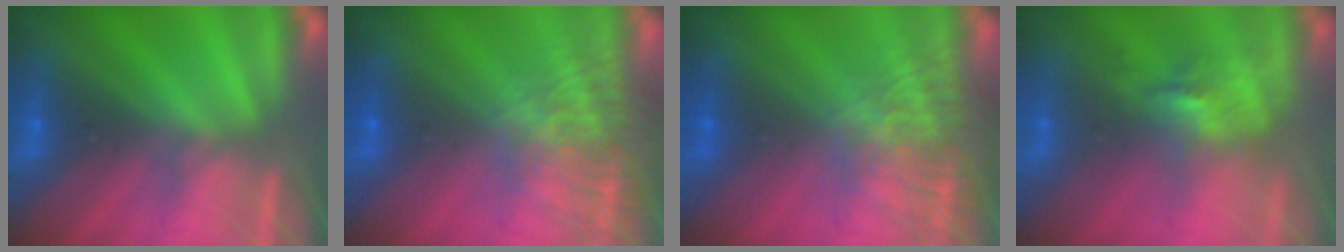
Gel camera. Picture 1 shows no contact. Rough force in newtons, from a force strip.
{"total": 5.8}
{"total": 5.8}
{"total": 2.4}